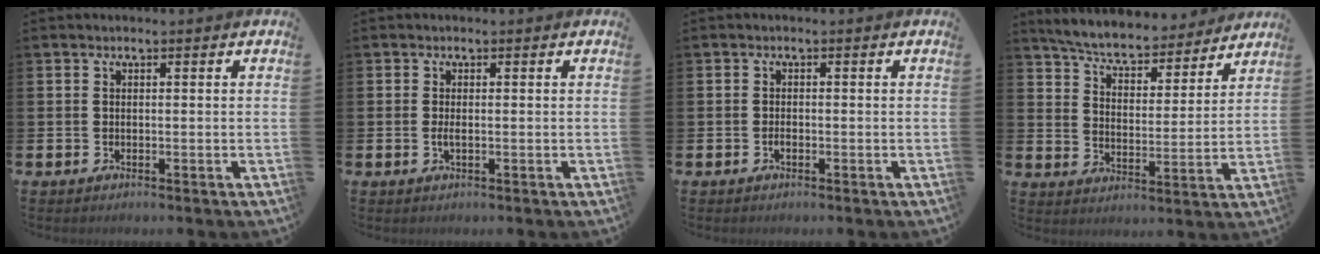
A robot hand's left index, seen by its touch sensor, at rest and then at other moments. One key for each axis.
{"total": 0.9, "fx": -0.2, "fy": 0.2, "fz": 0.9, "tx": -0.025, "ty": 0.003, "tz": -0.001}
{"total": 0.9, "fx": -0.4, "fy": 0.4, "fz": 0.7, "tx": -0.020, "ty": 0.001, "tz": -0.006}
{"total": 6.5, "fx": 6.2, "fy": 1.2, "fz": 1.6, "tx": -0.059, "ty": -0.048, "tz": 0.105}